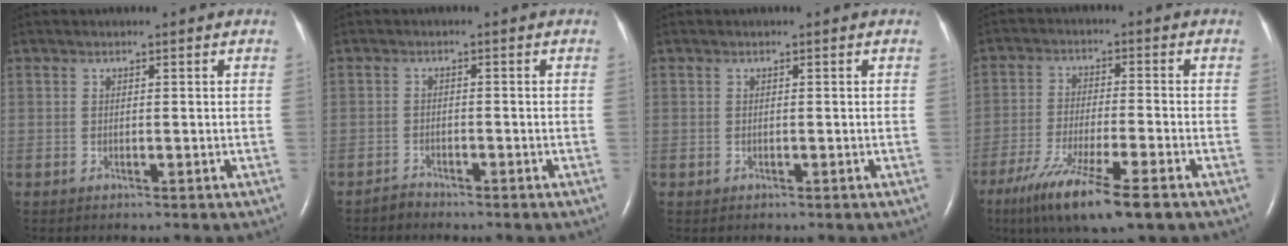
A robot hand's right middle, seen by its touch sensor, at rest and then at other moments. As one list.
[{"total": 1.4, "force": [-1.4, 0.3, -0.2], "torque": [0.001, -0.003, -0.025]}, {"total": 0.0}, {"total": 12.3, "force": [-7.8, 0.9, 9.5], "torque": [-0.178, -0.037, -0.133]}]